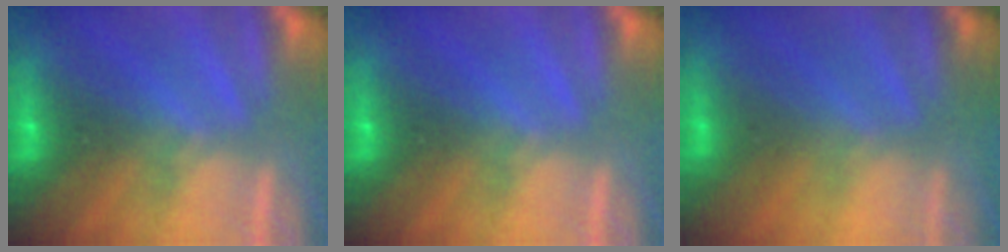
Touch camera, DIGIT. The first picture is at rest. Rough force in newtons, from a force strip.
{"total": 0.0}
{"total": 2.6}